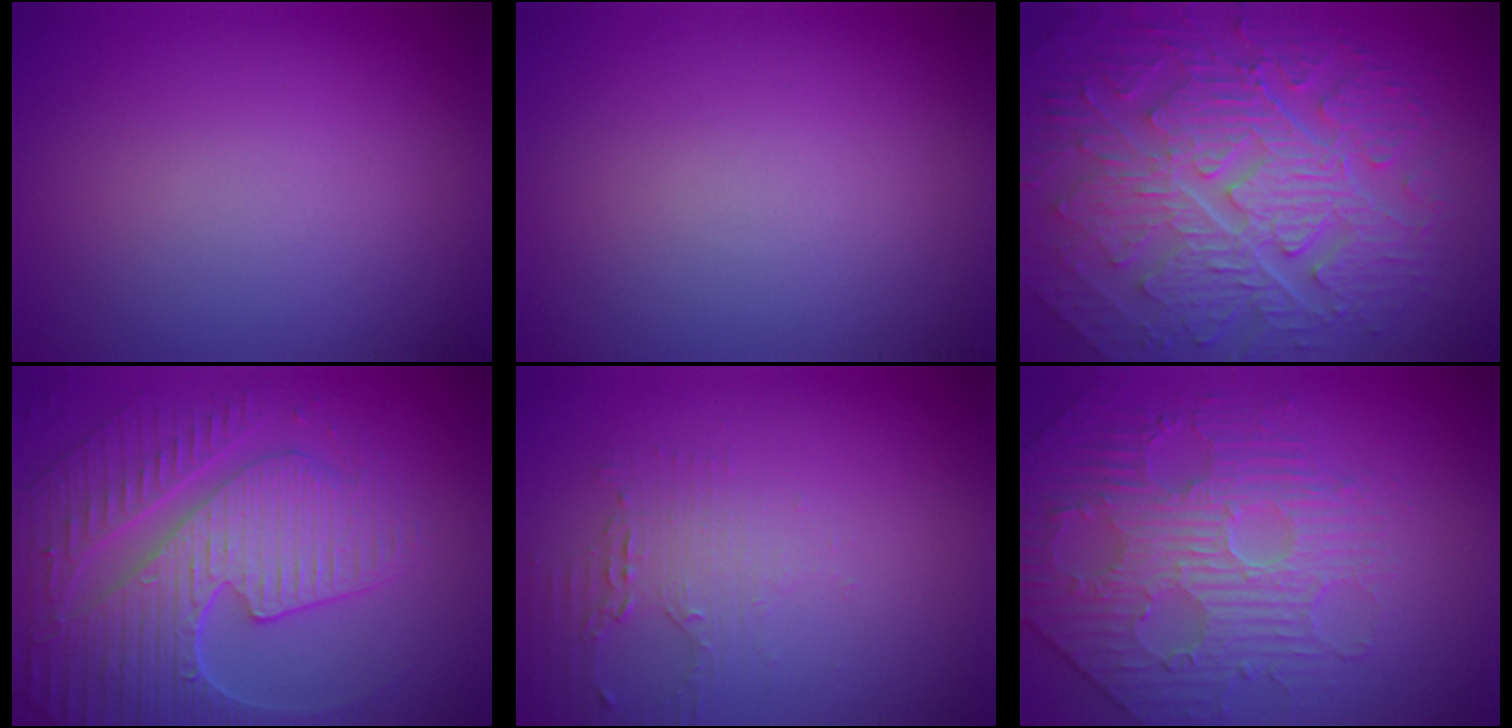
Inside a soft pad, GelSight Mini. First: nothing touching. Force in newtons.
{"total": 0.0}
{"total": 10.2, "press": 6.9, "slide": 7.5}
{"total": 8.8, "press": 6.4, "slide": 6.1}
{"total": 1.8, "press": 1.8, "slide": 0.4}
{"total": 4.4, "press": 4.4, "slide": 0.6}